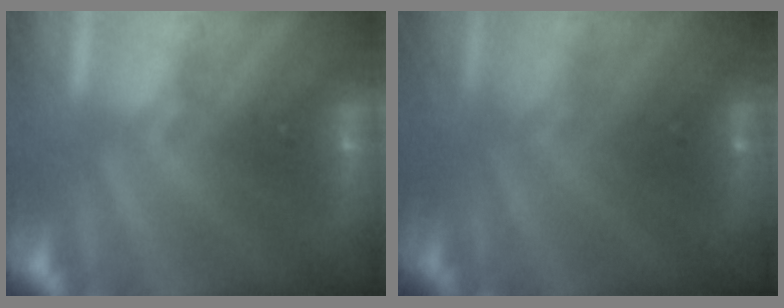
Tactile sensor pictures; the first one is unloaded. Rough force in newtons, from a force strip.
{"total": 1.7}